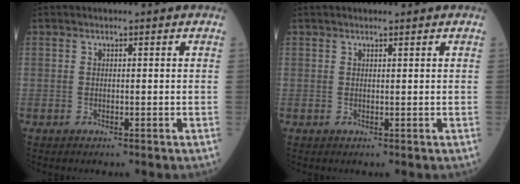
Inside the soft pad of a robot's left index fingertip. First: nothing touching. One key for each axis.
{"total": 1.2, "fx": 1.0, "fy": 0.0, "fz": 0.5, "tx": -0.007, "ty": 0.007, "tz": 0.018}